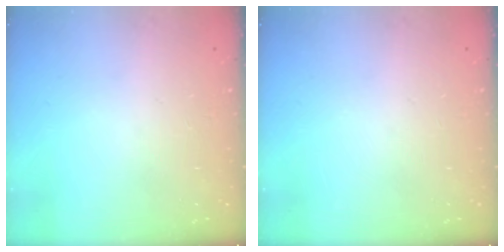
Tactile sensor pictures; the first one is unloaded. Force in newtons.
{"total": 0.0}